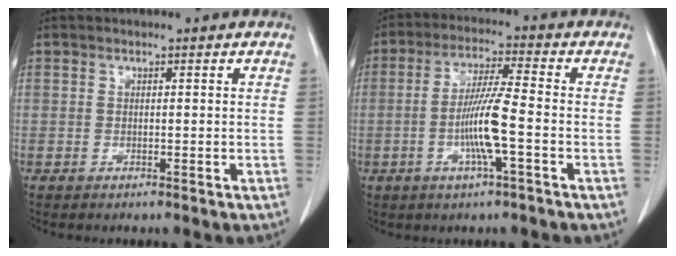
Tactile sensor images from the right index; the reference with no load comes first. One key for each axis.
{"total": 8.5, "fx": -2.0, "fy": -0.1, "fz": 8.2, "tx": -0.161, "ty": -0.001, "tz": -0.040}